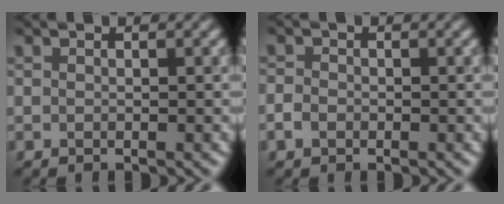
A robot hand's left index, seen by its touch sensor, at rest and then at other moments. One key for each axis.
{"total": 1.5, "fx": -0.6, "fy": 1.2, "fz": 0.7, "tx": -0.012, "ty": -0.001, "tz": -0.017}